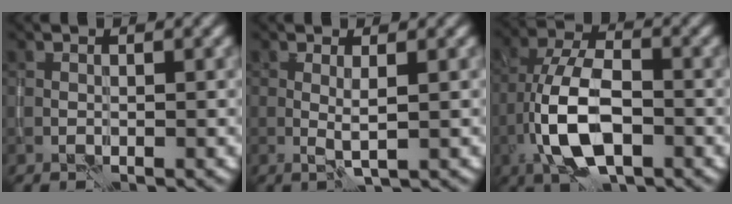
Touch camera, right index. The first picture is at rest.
{"total": 1.5, "force": [0.1, 0.1, 1.5], "torque": [-0.032, -0.007, 0.002]}
{"total": 8.9, "force": [-3.2, 4.1, 7.1], "torque": [-0.148, 0.003, -0.066]}